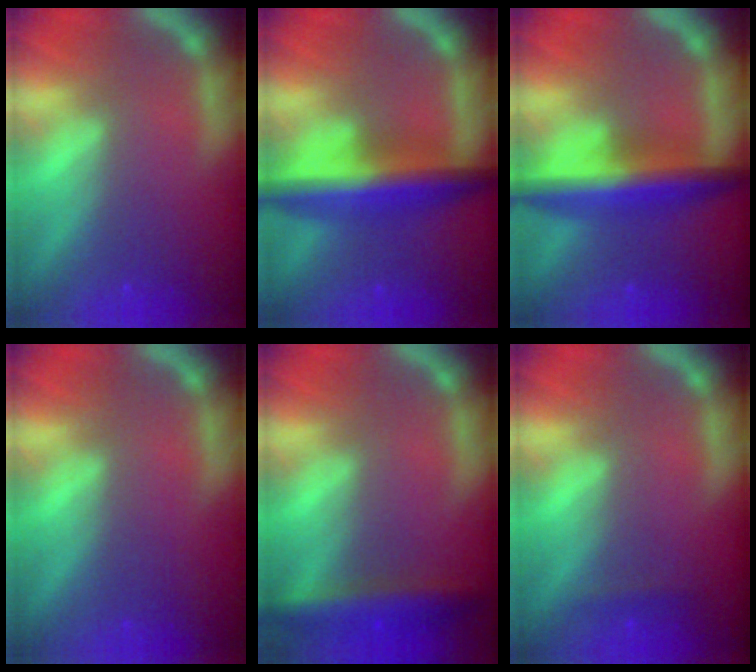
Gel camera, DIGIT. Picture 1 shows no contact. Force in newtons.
{"total": 7.5}
{"total": 7.1}
{"total": 0.0}
{"total": 5.0}
{"total": 0.9}